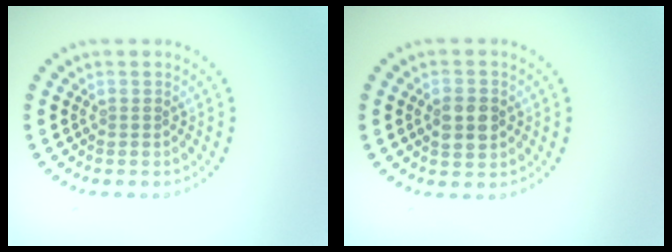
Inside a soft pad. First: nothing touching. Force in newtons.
{"total": 3.3, "press": 3.3, "slide": 0.1}